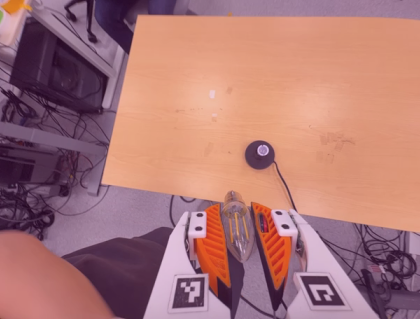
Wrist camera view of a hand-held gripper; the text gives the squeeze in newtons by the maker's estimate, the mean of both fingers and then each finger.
{"total": 14.0, "left": 14.9, "right": 13.0}